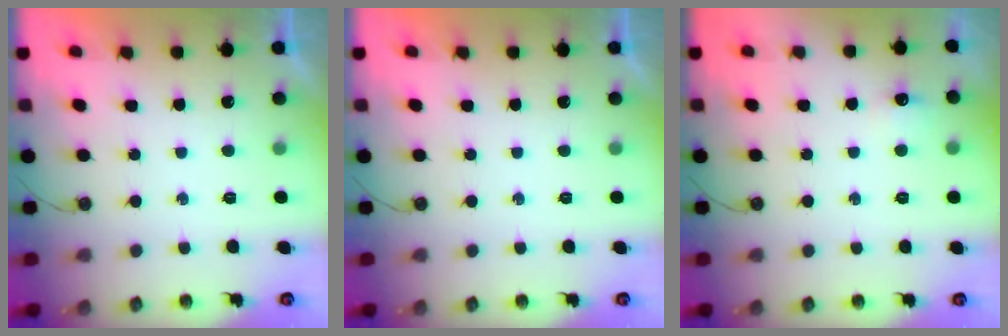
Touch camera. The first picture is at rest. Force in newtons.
{"total": 0.0}
{"total": 4.6, "press": 4.5, "slide": 0.7}